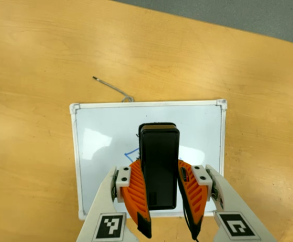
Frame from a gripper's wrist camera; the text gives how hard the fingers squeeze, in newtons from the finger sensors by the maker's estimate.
{"total": 8.5, "left": 7.3, "right": 9.7}